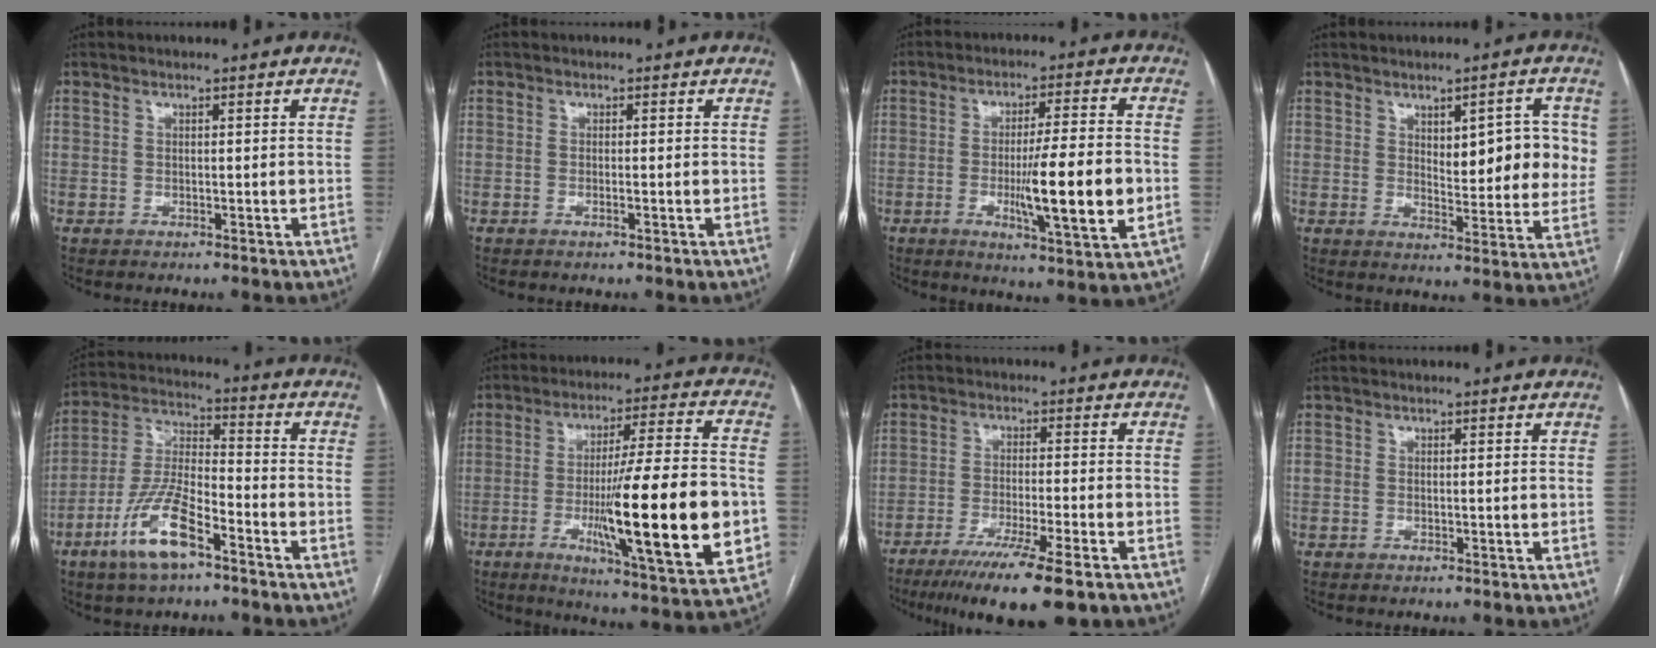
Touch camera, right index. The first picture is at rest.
{"total": 0.6, "force": [-0.3, 0.0, 0.5], "torque": [-0.014, -0.001, -0.004]}
{"total": 13.1, "force": [-2.6, 0.4, 12.9], "torque": [-0.206, -0.017, -0.043]}
{"total": 9.6, "force": [2.5, 3.4, 8.6], "torque": [-0.103, 0.006, 0.038]}
{"total": 12.4, "force": [-6.9, 3.3, 9.8], "torque": [-0.209, -0.004, -0.130]}
{"total": 23.7, "force": [-4.9, 1.6, 23.1], "torque": [-0.328, -0.018, -0.072]}
{"total": 13.7, "force": [-9.5, 0.8, 9.9], "torque": [-0.153, -0.036, -0.149]}
{"total": 0.8, "force": [-0.2, 0.6, 0.5], "torque": [-0.010, 0.006, -0.001]}